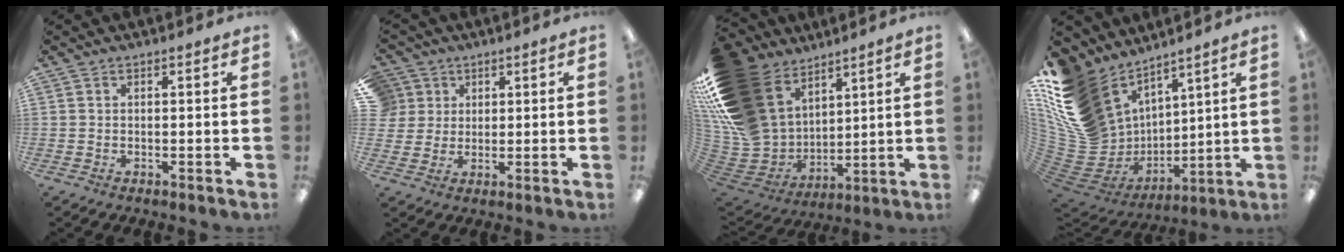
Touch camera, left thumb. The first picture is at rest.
{"total": 5.6, "force": [2.4, 5.1, 0.2], "torque": [-0.012, -0.001, 0.046]}
{"total": 25.6, "force": [11.9, 18.1, 13.7], "torque": [-0.296, -0.077, 0.250]}
{"total": 20.0, "force": [9.2, 14.4, 10.4], "torque": [-0.234, -0.073, 0.197]}